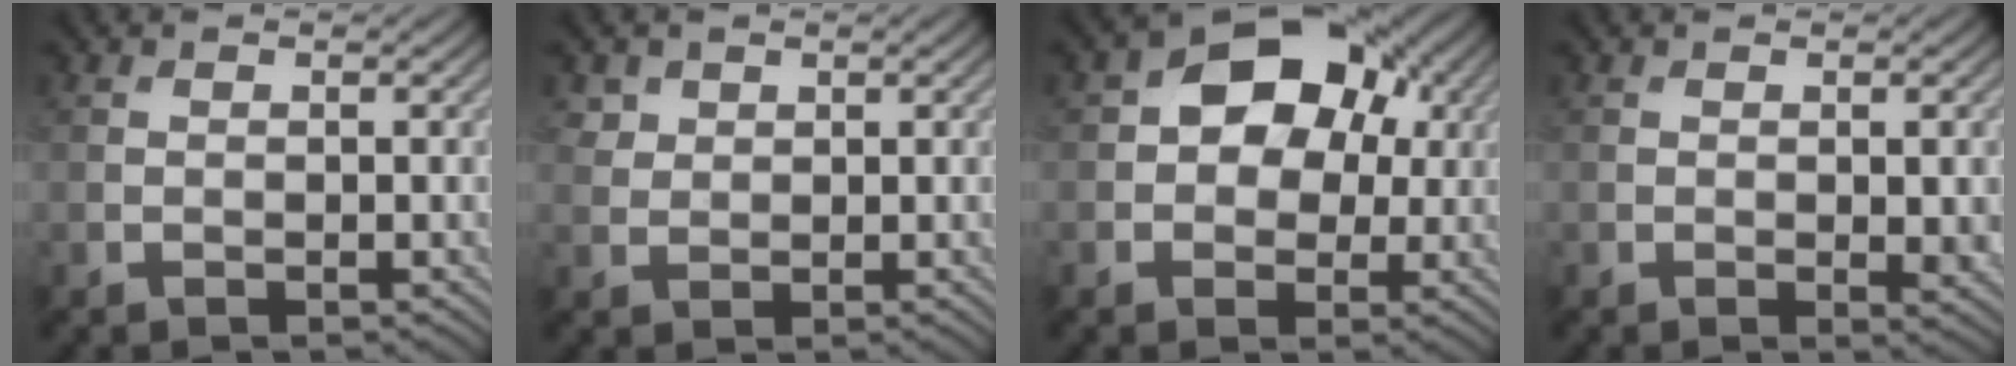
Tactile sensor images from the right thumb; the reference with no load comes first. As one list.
[{"total": 2.0, "force": [1.2, 1.5, 0.4], "torque": [-0.012, -0.007, 0.029]}, {"total": 9.5, "force": [2.0, 7.0, 6.2], "torque": [-0.093, 0.016, 0.010]}, {"total": 3.1, "force": [-0.3, 1.0, 2.9], "torque": [-0.040, -0.008, -0.001]}]